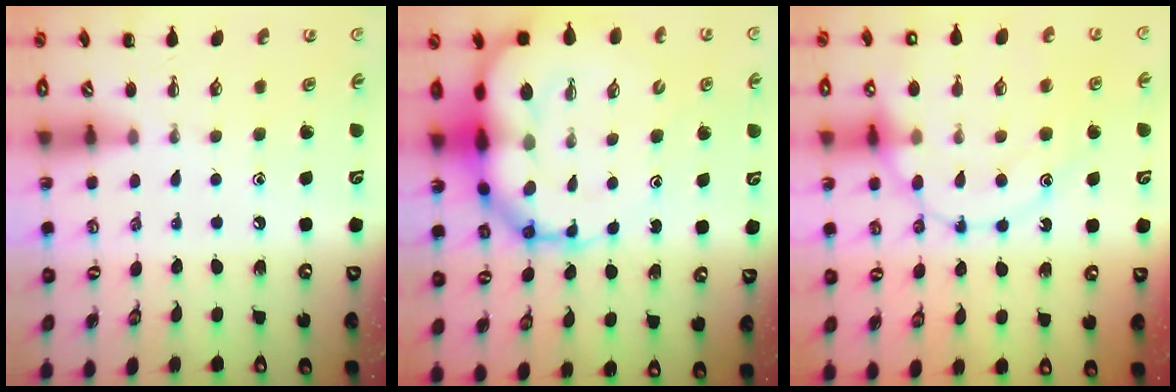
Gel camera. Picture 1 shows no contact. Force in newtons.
{"total": 19.4, "press": 18.7, "slide": 5.1}
{"total": 18.7, "press": 18.6, "slide": 1.9}